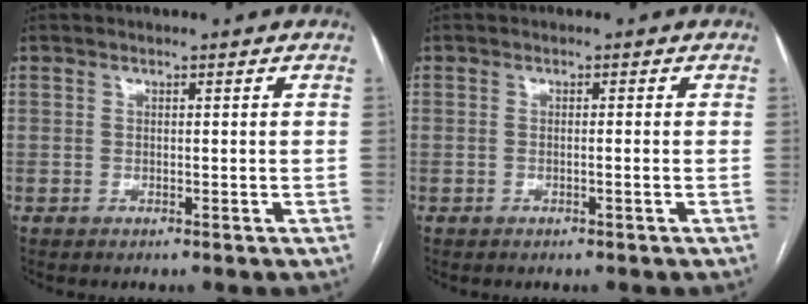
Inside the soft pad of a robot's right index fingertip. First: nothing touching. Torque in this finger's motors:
{"motor_torque": [-0.60, 0.39, -0.03, -0.02]}